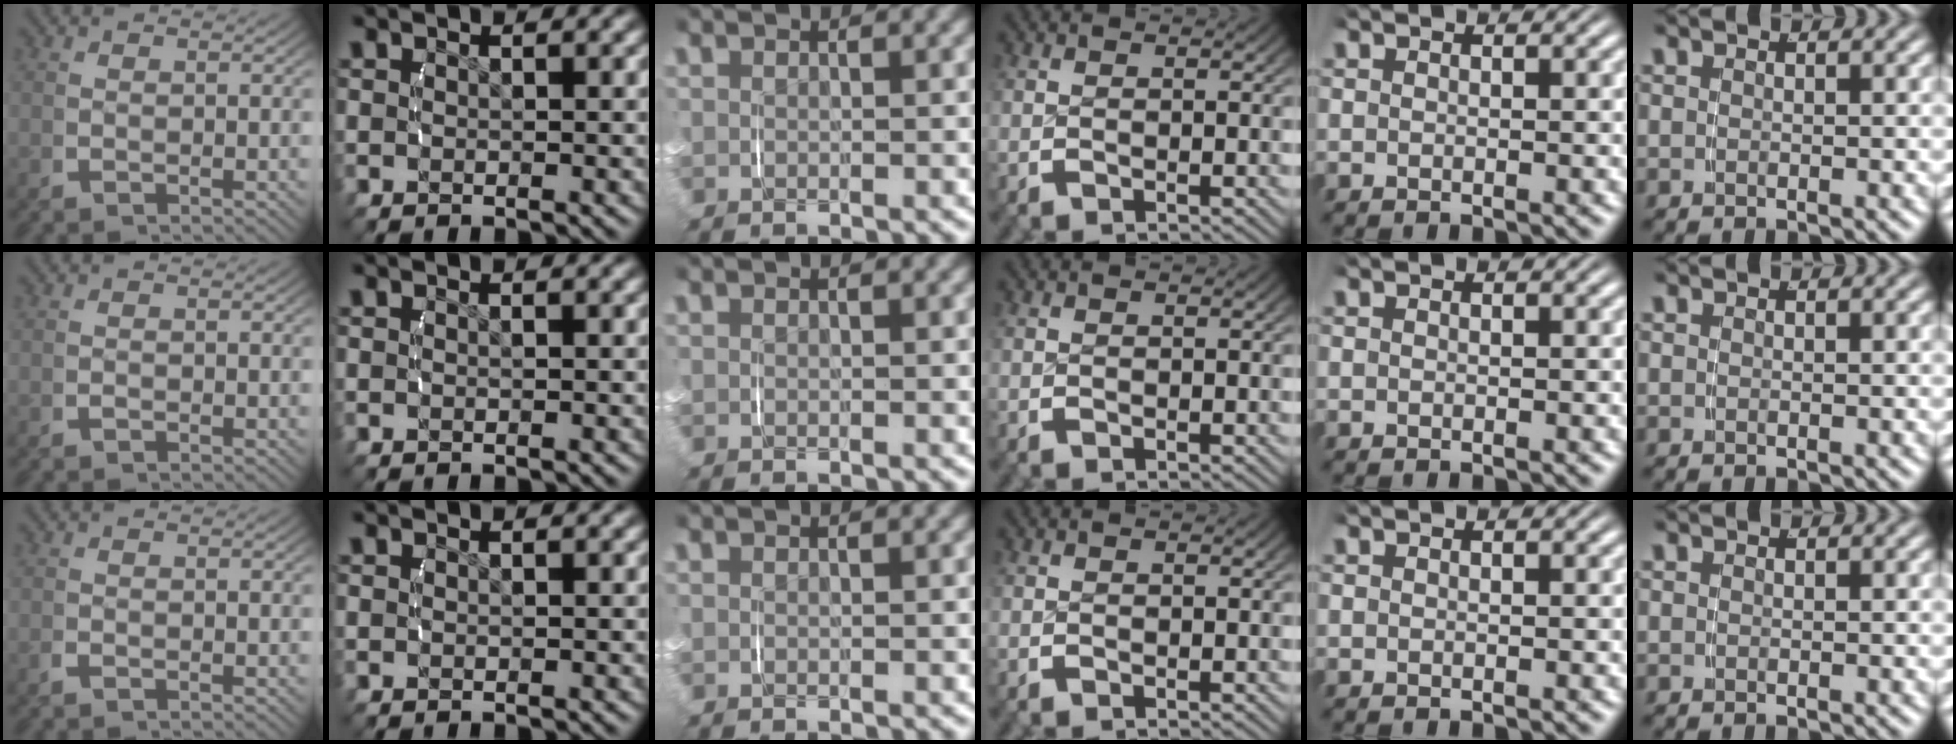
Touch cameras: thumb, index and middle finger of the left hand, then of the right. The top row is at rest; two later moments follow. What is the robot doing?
{"motion": "lift_and_place", "object": "small bumper sticker"}